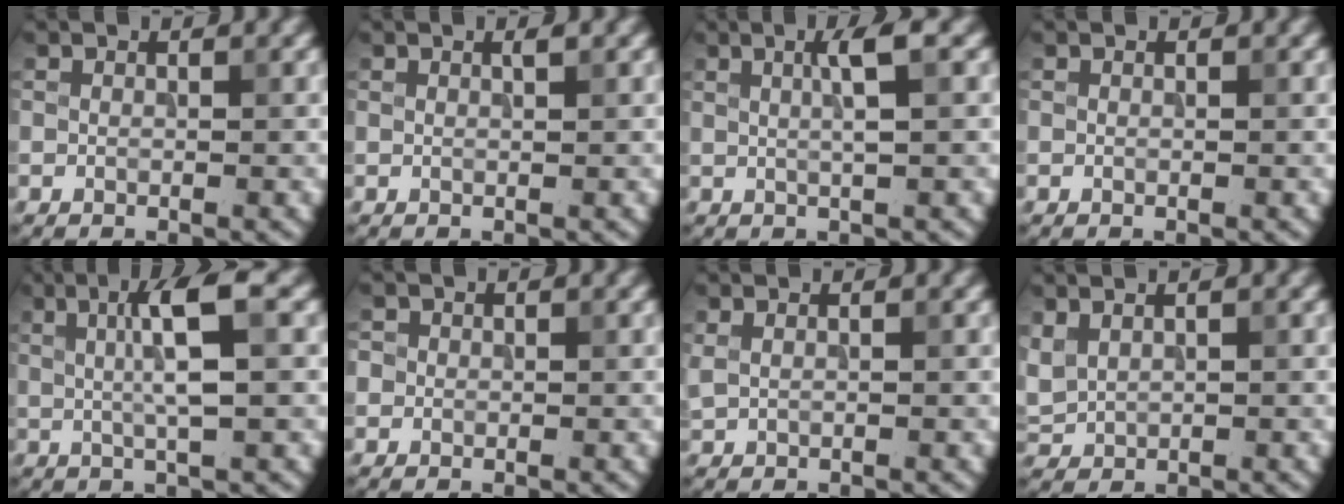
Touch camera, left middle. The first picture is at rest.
{"total": 0.5, "force": [0.3, 0.0, 0.4], "torque": [-0.007, 0.001, 0.005]}
{"total": 3.0, "force": [0.8, 0.5, 2.9], "torque": [-0.040, 0.008, 0.010]}
{"total": 0.0}
{"total": 5.1, "force": [1.1, 0.7, 4.9], "torque": [-0.084, 0.007, 0.019]}
{"total": 1.0, "force": [0.2, 1.0, 0.2], "torque": [0.003, 0.000, -0.004]}
{"total": 0.8, "force": [0.5, 0.3, 0.6], "torque": [-0.012, 0.002, 0.013]}
{"total": 1.8, "force": [1.0, 1.1, 1.0], "torque": [-0.029, 0.006, 0.029]}